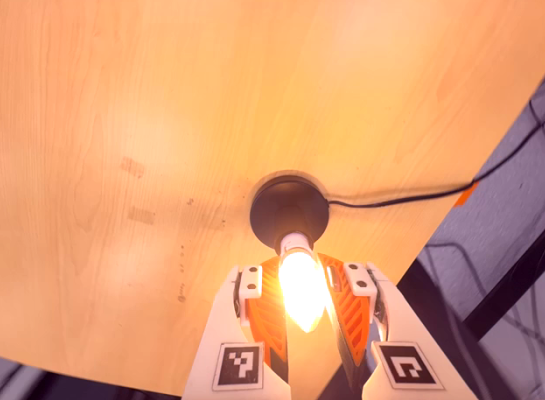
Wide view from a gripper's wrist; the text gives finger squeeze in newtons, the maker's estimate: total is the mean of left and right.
{"total": 16.2, "left": 15.2, "right": 17.3}